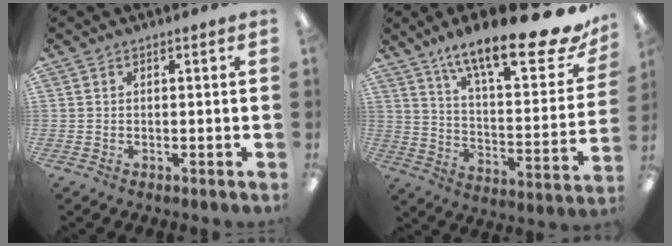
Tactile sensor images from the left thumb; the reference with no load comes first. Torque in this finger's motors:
{"motor_torque": [0.39, 0.39, 1.43, -1.35, 0.15]}